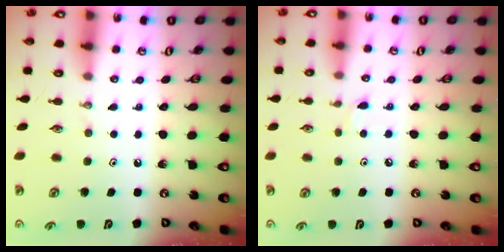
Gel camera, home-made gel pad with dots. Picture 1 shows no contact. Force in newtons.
{"total": 2.8, "press": 2.7, "slide": 0.4}